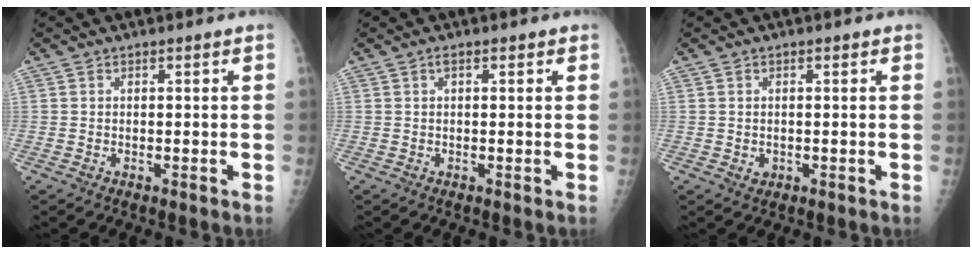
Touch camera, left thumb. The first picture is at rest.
{"total": 1.5, "force": [0.7, 0.7, 1.1], "torque": [-0.019, 0.001, 0.007]}
{"total": 1.5, "force": [0.0, 1.3, 0.6], "torque": [-0.003, 0.000, 0.003]}